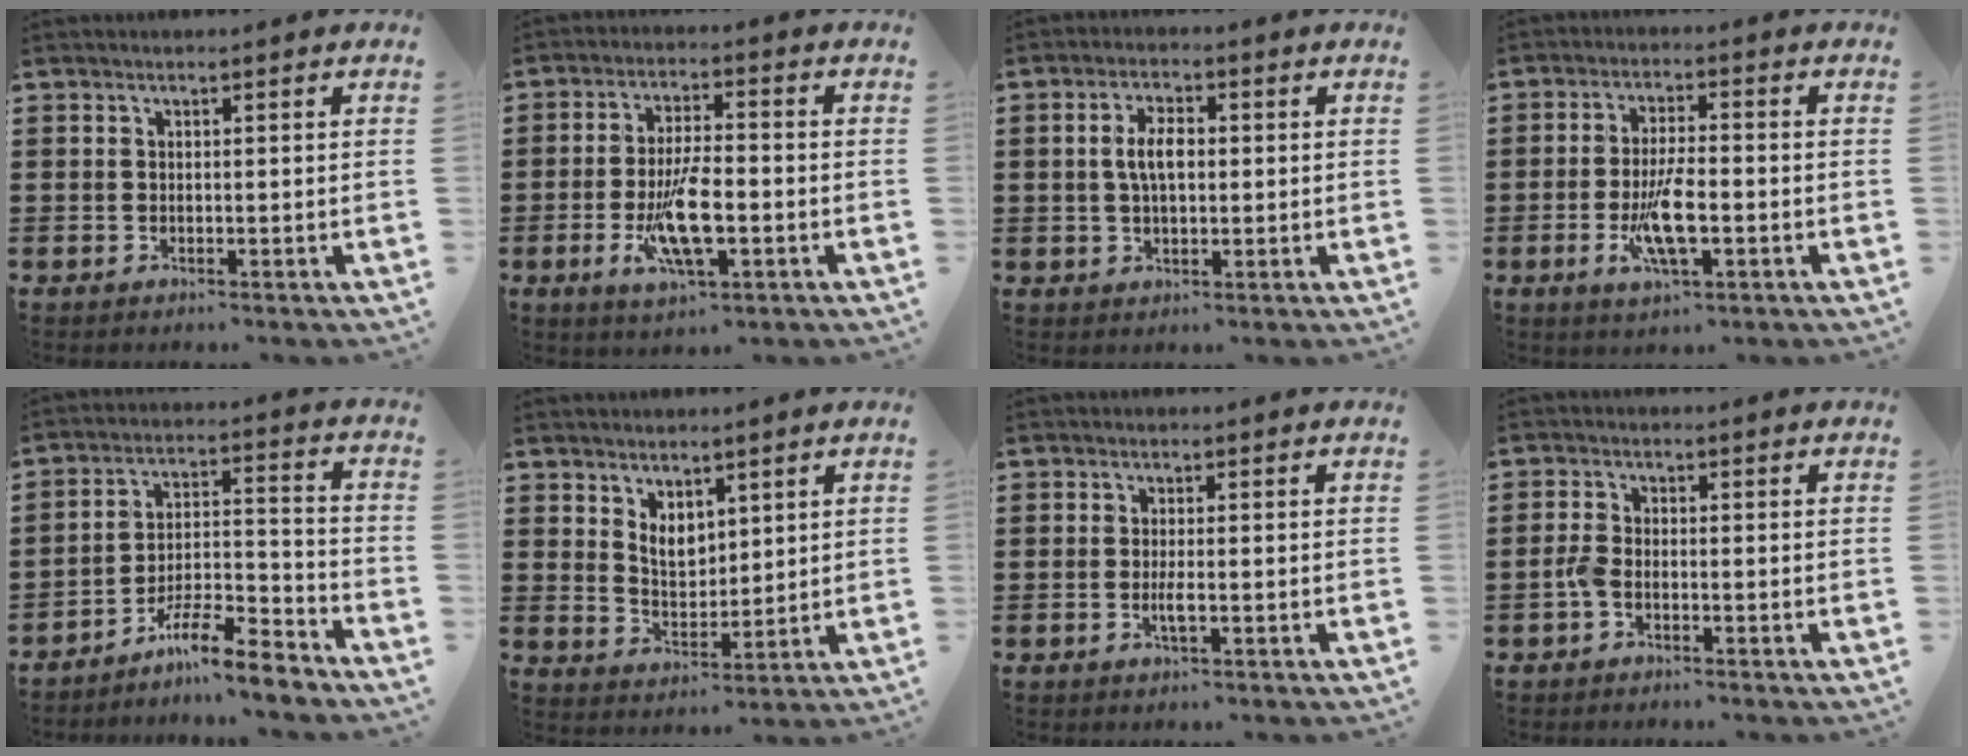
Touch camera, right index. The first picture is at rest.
{"total": 9.4, "force": [-2.6, 3.2, 8.5], "torque": [-0.176, -0.014, -0.046]}
{"total": 4.9, "force": [0.4, 2.3, 4.3], "torque": [-0.086, 0.009, 0.005]}
{"total": 7.4, "force": [-2.2, 2.3, 6.7], "torque": [-0.135, -0.009, -0.040]}
{"total": 8.8, "force": [-7.8, 1.0, 3.8], "torque": [-0.059, 0.021, -0.146]}
{"total": 4.6, "force": [2.6, 3.0, 2.3], "torque": [-0.050, 0.001, 0.047]}
{"total": 2.0, "force": [-0.6, 0.4, 1.9], "torque": [-0.048, -0.007, -0.014]}
{"total": 2.2, "force": [-1.0, 0.9, 1.7], "torque": [-0.048, -0.004, -0.022]}